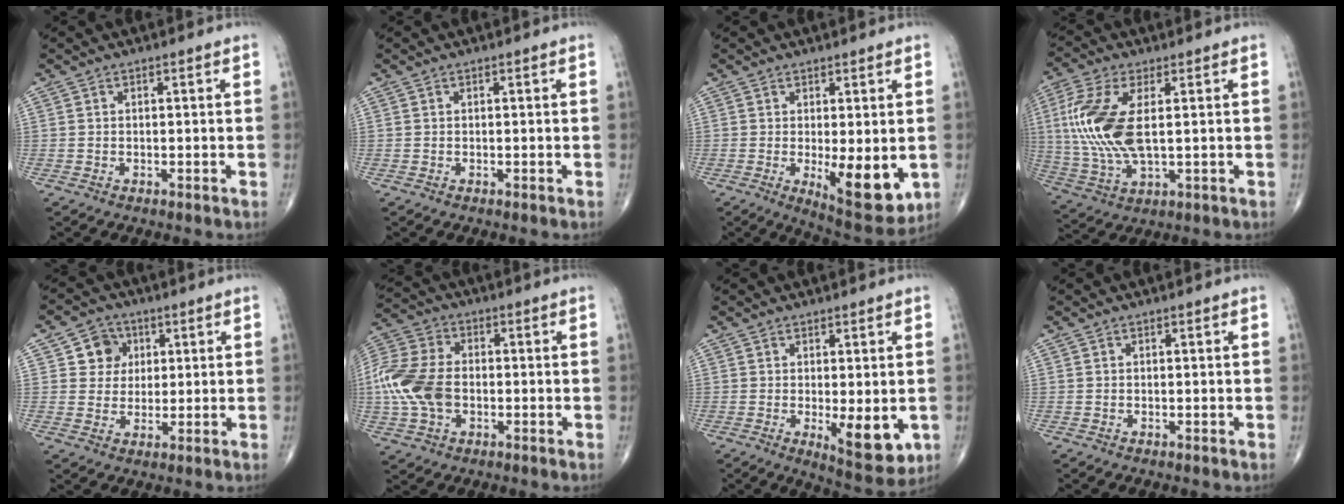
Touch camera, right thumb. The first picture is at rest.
{"total": 0.0}
{"total": 10.5, "force": [-1.6, 3.8, 9.6], "torque": [-0.123, -0.028, -0.010]}
{"total": 14.9, "force": [1.9, 6.7, 13.2], "torque": [-0.310, -0.006, 0.042]}
{"total": 6.3, "force": [2.0, 5.7, 1.7], "torque": [0.007, 0.000, 0.028]}
{"total": 14.3, "force": [-1.7, 9.5, 10.5], "torque": [-0.231, 0.016, -0.035]}
{"total": 8.4, "force": [-1.4, 3.1, 7.7], "torque": [-0.092, -0.022, -0.010]}
{"total": 0.0}